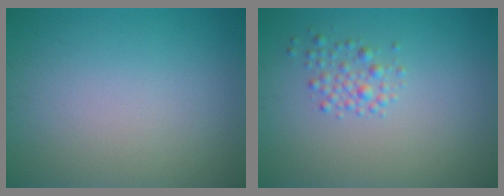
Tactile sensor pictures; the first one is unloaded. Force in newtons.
{"total": 1.7, "press": 1.7, "slide": 0.1}